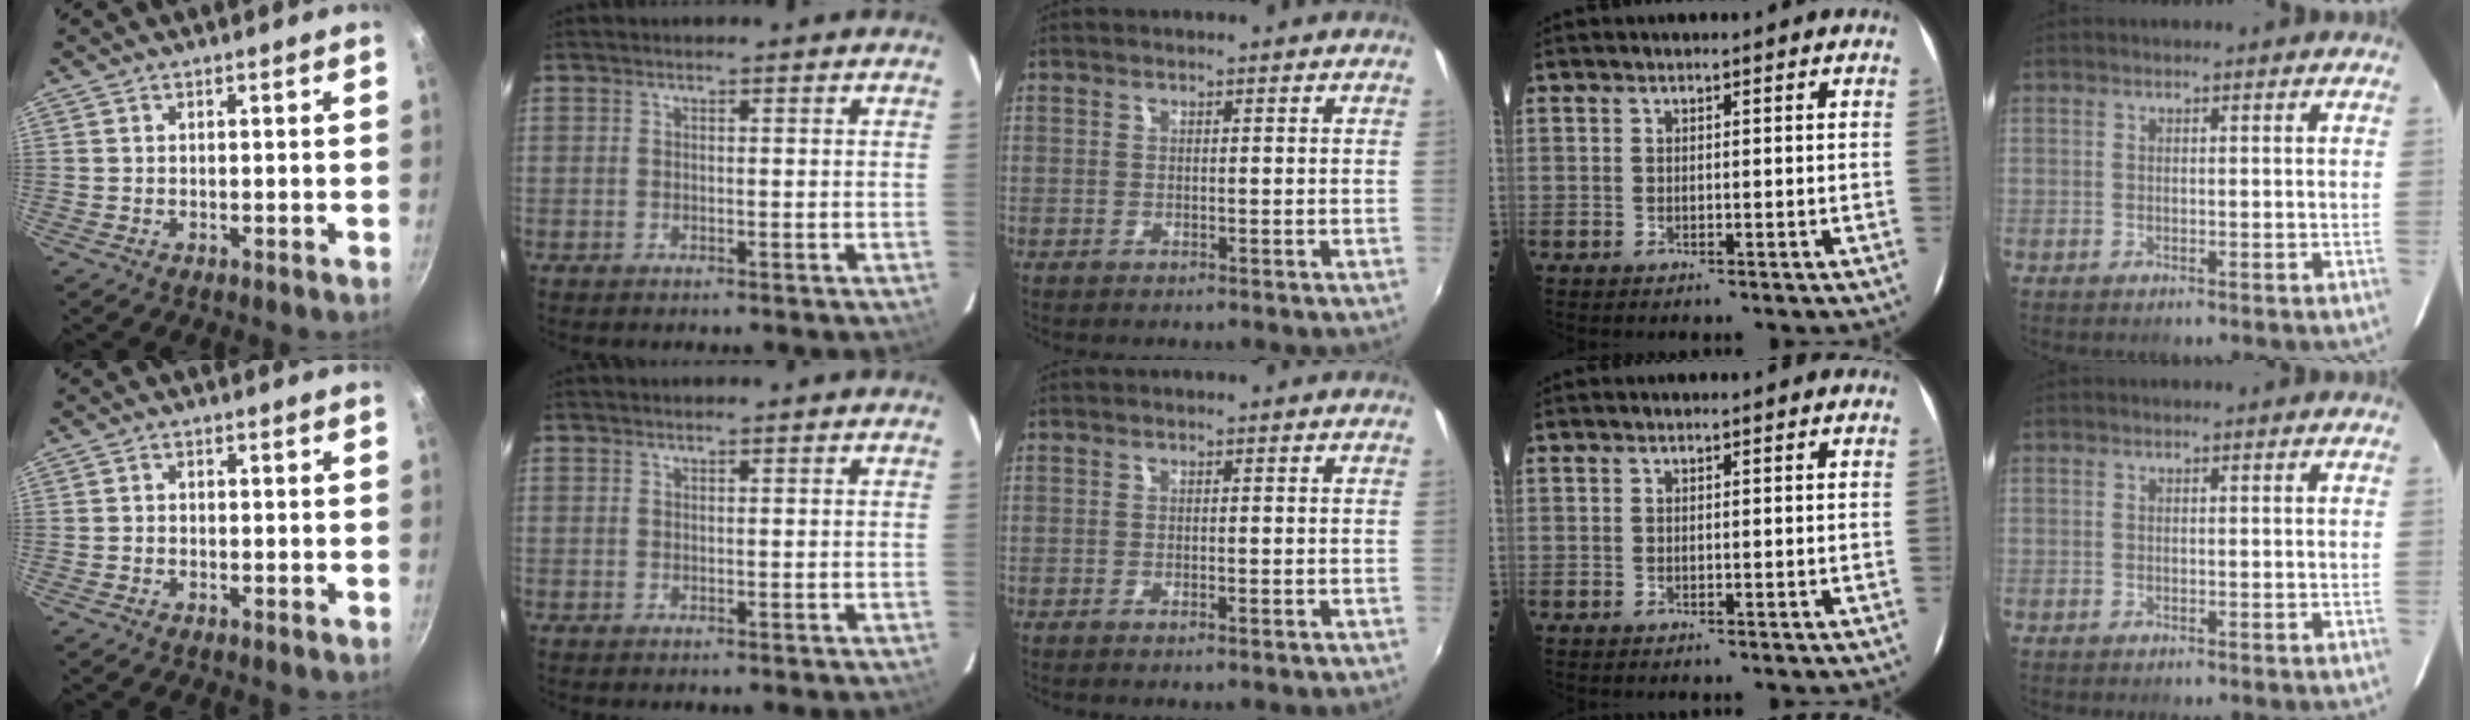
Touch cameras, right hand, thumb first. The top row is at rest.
{"thumb": {"total": 1.2, "force": [-0.5, 1.0, 0.6], "torque": [-0.012, 0.006, -0.012]}, "middle": {"total": 1.5, "force": [-1.0, 0.5, 1.1], "torque": [-0.018, -0.002, -0.015]}}